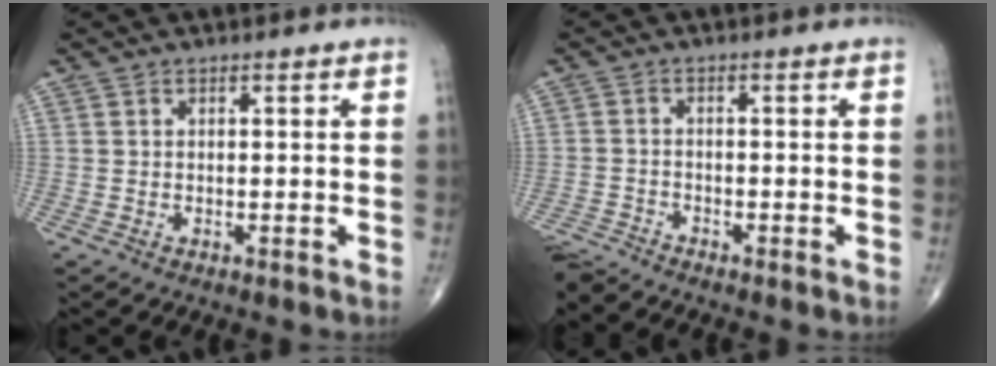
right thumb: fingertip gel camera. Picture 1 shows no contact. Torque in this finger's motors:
{"motor_torque": [0.46, -0.49, -0.08, -0.08, -0.05]}